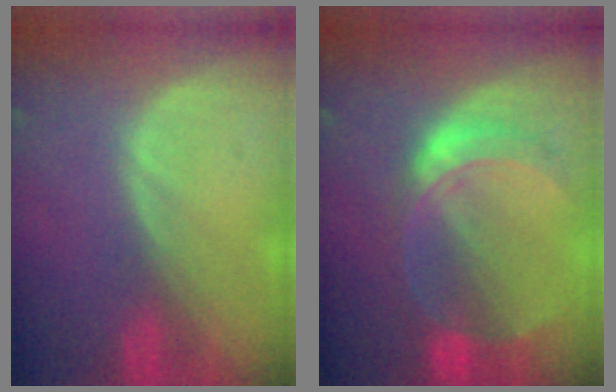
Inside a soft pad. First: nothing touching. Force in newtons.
{"total": 7.6, "press": 6.6, "slide": 3.7}